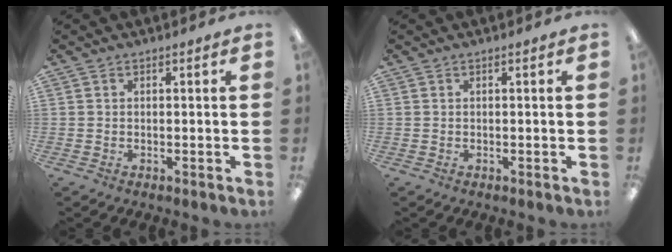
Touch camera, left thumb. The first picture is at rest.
{"total": 0.0}